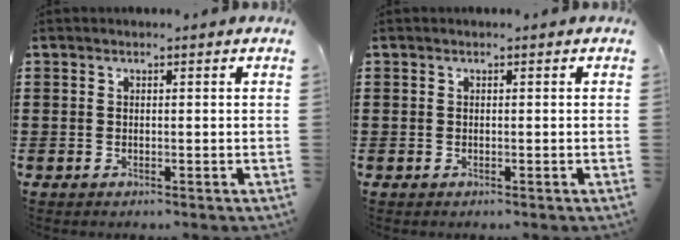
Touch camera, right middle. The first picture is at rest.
{"total": 0.0}